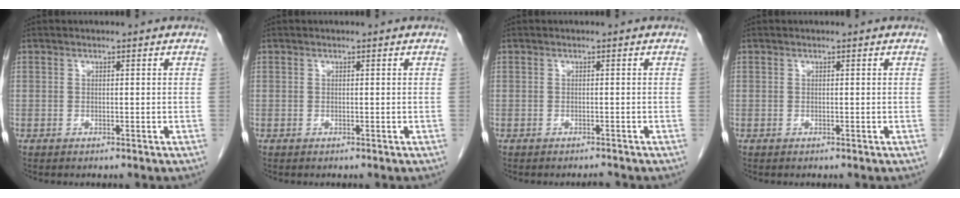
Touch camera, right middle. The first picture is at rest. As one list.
[{"total": 0.0}, {"total": 0.8, "force": [-0.8, -0.1, 0.1], "torque": [-0.009, -0.006, -0.008]}, {"total": 0.0}]